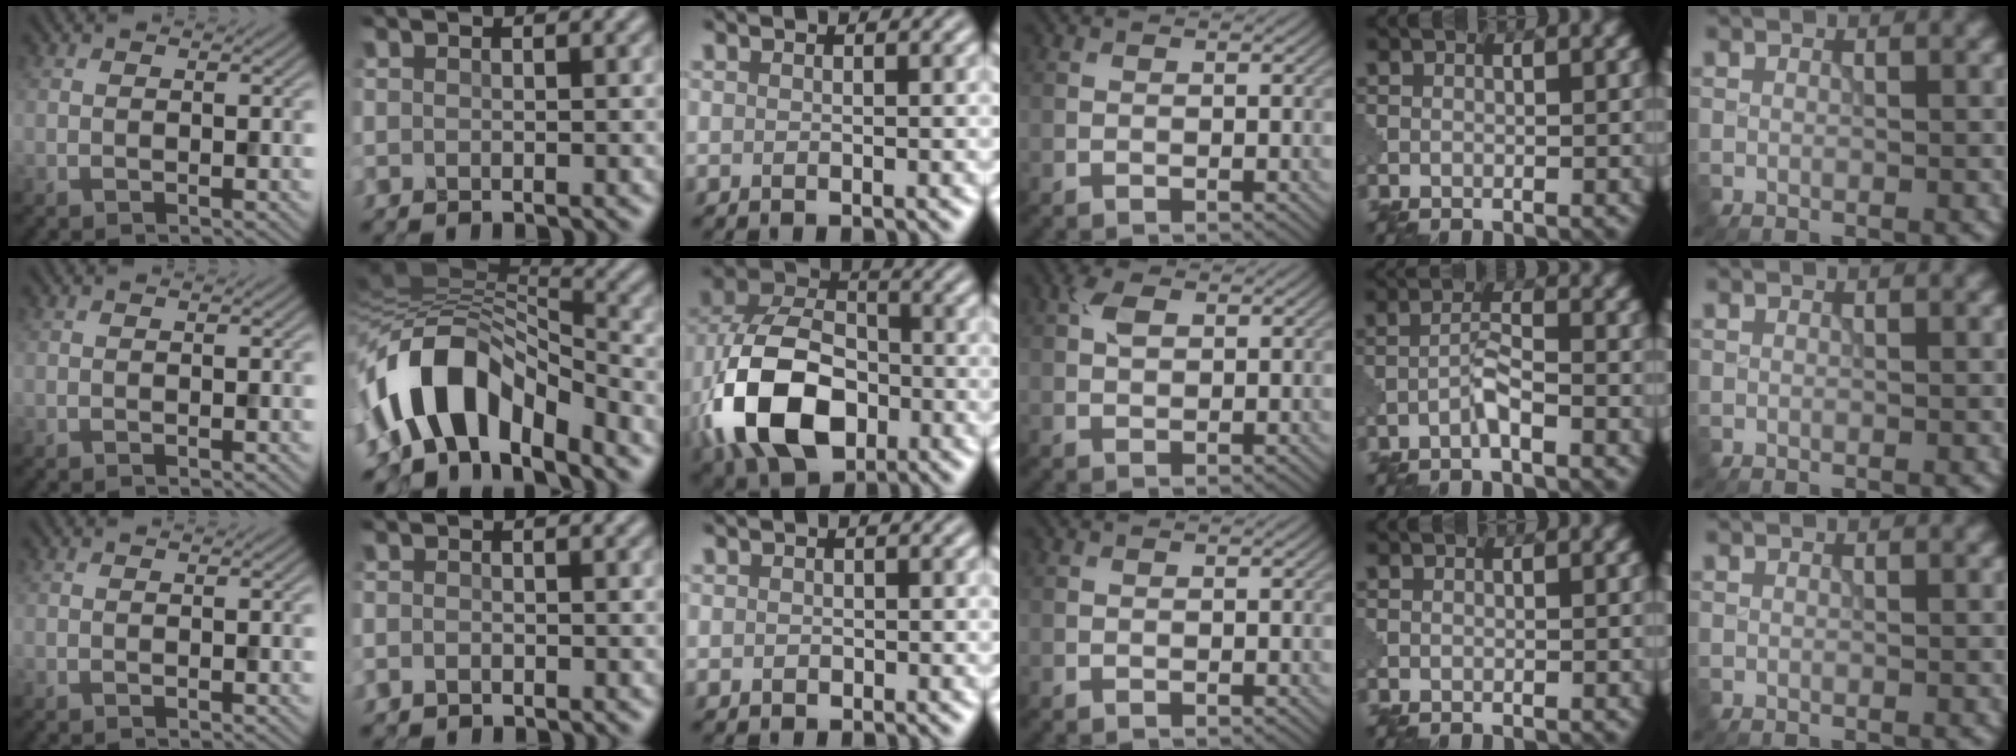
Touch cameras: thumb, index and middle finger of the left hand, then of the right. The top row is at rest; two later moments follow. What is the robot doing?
{"motion": "assemble", "object": "puzzle pieces"}